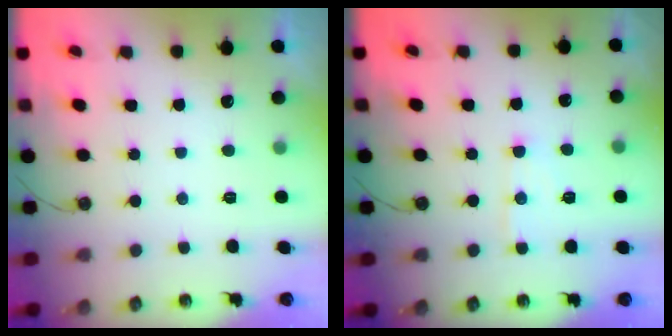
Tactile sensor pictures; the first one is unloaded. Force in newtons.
{"total": 6.6, "press": 6.6, "slide": 0.3}